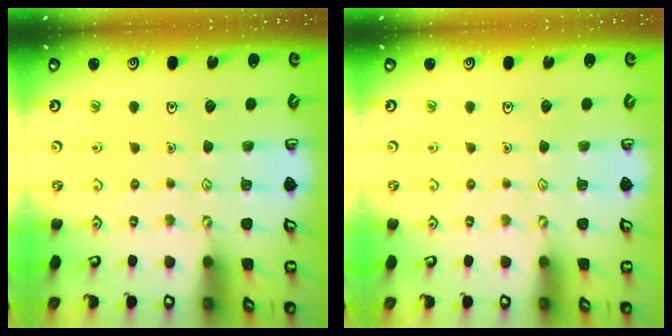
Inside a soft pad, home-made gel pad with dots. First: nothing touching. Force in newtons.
{"total": 0.0}